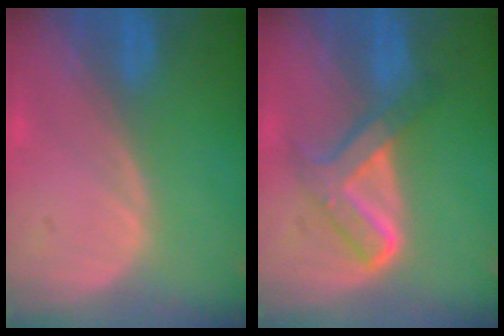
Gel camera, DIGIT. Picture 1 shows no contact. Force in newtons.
{"total": 5.9, "press": 5.9, "slide": 0.2}